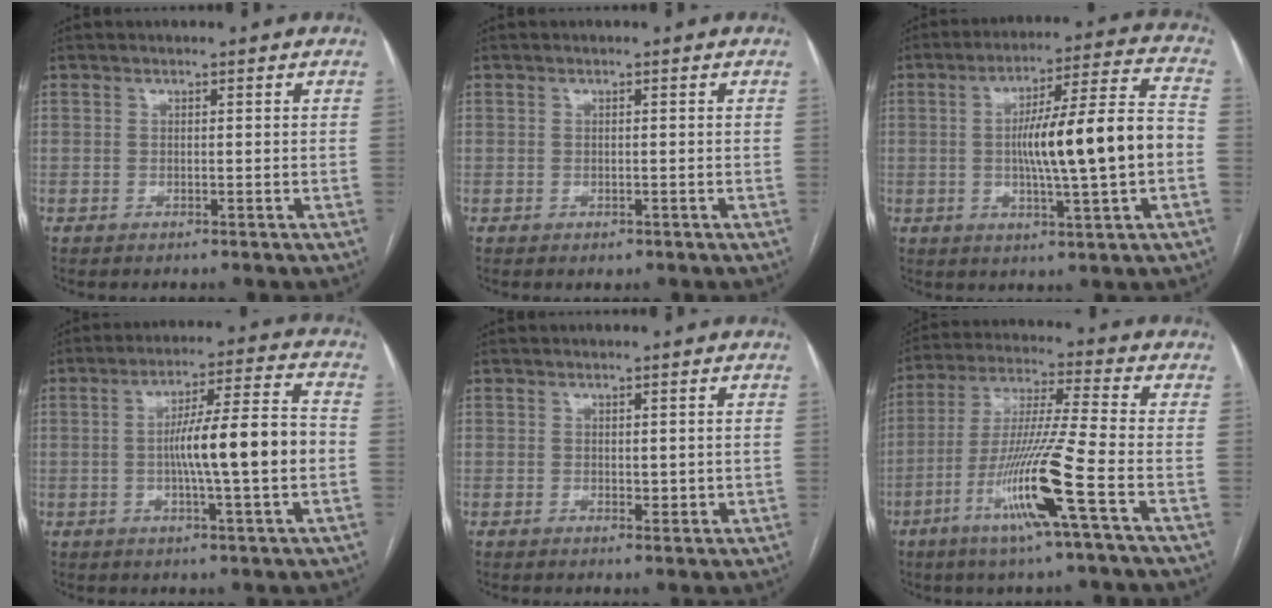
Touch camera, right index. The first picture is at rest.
{"total": 0.8, "force": [-0.4, 0.7, 0.3], "torque": [-0.004, 0.002, -0.002]}
{"total": 15.5, "force": [-1.4, 0.7, 15.4], "torque": [-0.246, 0.016, -0.021]}
{"total": 12.4, "force": [-1.2, 0.3, 12.3], "torque": [-0.200, 0.014, -0.022]}
{"total": 1.7, "force": [0.2, 1.0, 1.4], "torque": [-0.016, -0.005, 0.007]}
{"total": 13.9, "force": [-5.7, -1.5, 12.5], "torque": [-0.251, -0.018, -0.113]}